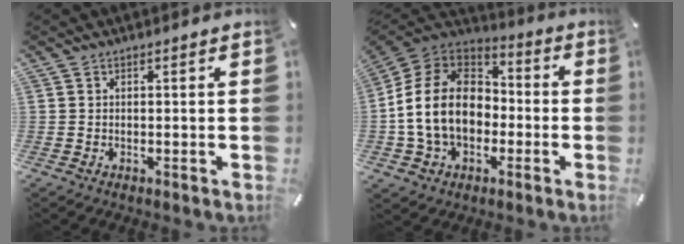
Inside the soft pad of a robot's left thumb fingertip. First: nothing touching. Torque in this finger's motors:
{"motor_torque": [0.89, 2.69, 2.31, 0.45, 0.69]}